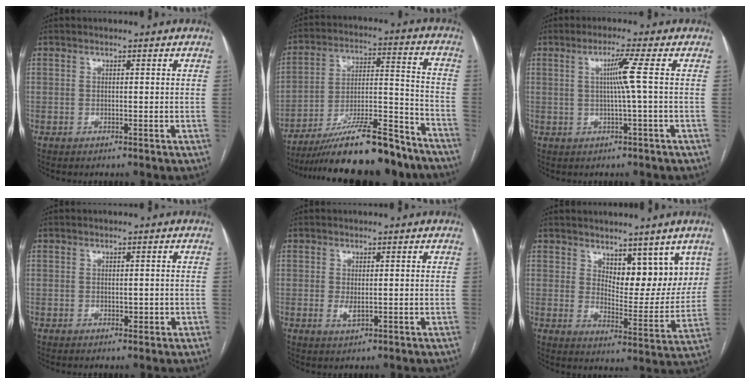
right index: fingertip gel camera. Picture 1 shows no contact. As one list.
[{"total": 21.4, "force": [-18.1, 2.8, 11.1], "torque": [-0.157, 0.014, -0.292]}, {"total": 4.0, "force": [0.4, -1.5, 3.7], "torque": [-0.073, 0.000, 0.009]}, {"total": 1.2, "force": [-0.2, 0.8, 0.9], "torque": [-0.011, 0.001, 0.002]}, {"total": 1.6, "force": [0.0, 0.7, 1.5], "torque": [-0.028, -0.006, 0.005]}, {"total": 9.6, "force": [5.7, 4.4, 6.4], "torque": [-0.078, -0.013, 0.095]}]